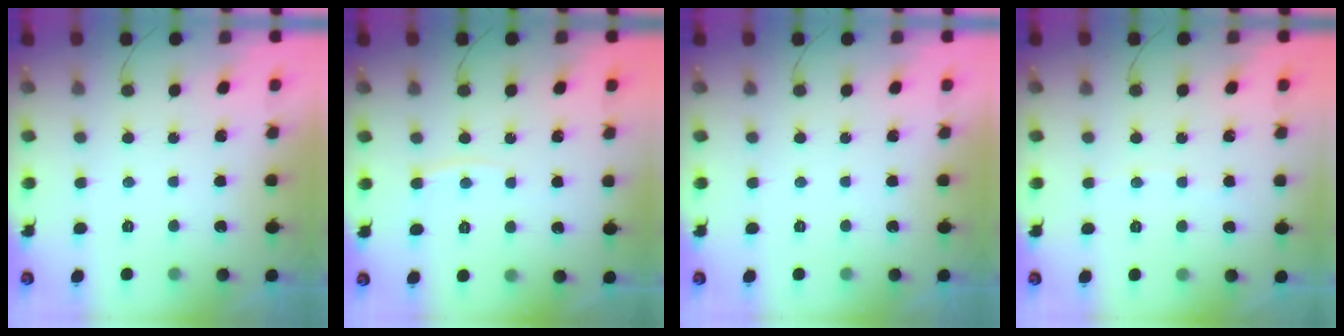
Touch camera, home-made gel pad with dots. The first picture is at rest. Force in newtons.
{"total": 3.2, "press": 3.1, "slide": 0.4}
{"total": 0.0}
{"total": 2.6, "press": 2.6, "slide": 0.3}